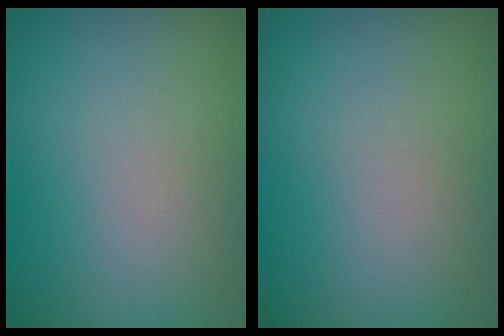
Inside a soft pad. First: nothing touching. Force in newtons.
{"total": 0.0}